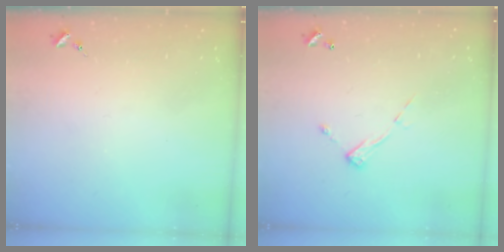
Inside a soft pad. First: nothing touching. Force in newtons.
{"total": 6.3, "press": 6.3, "slide": 0.3}